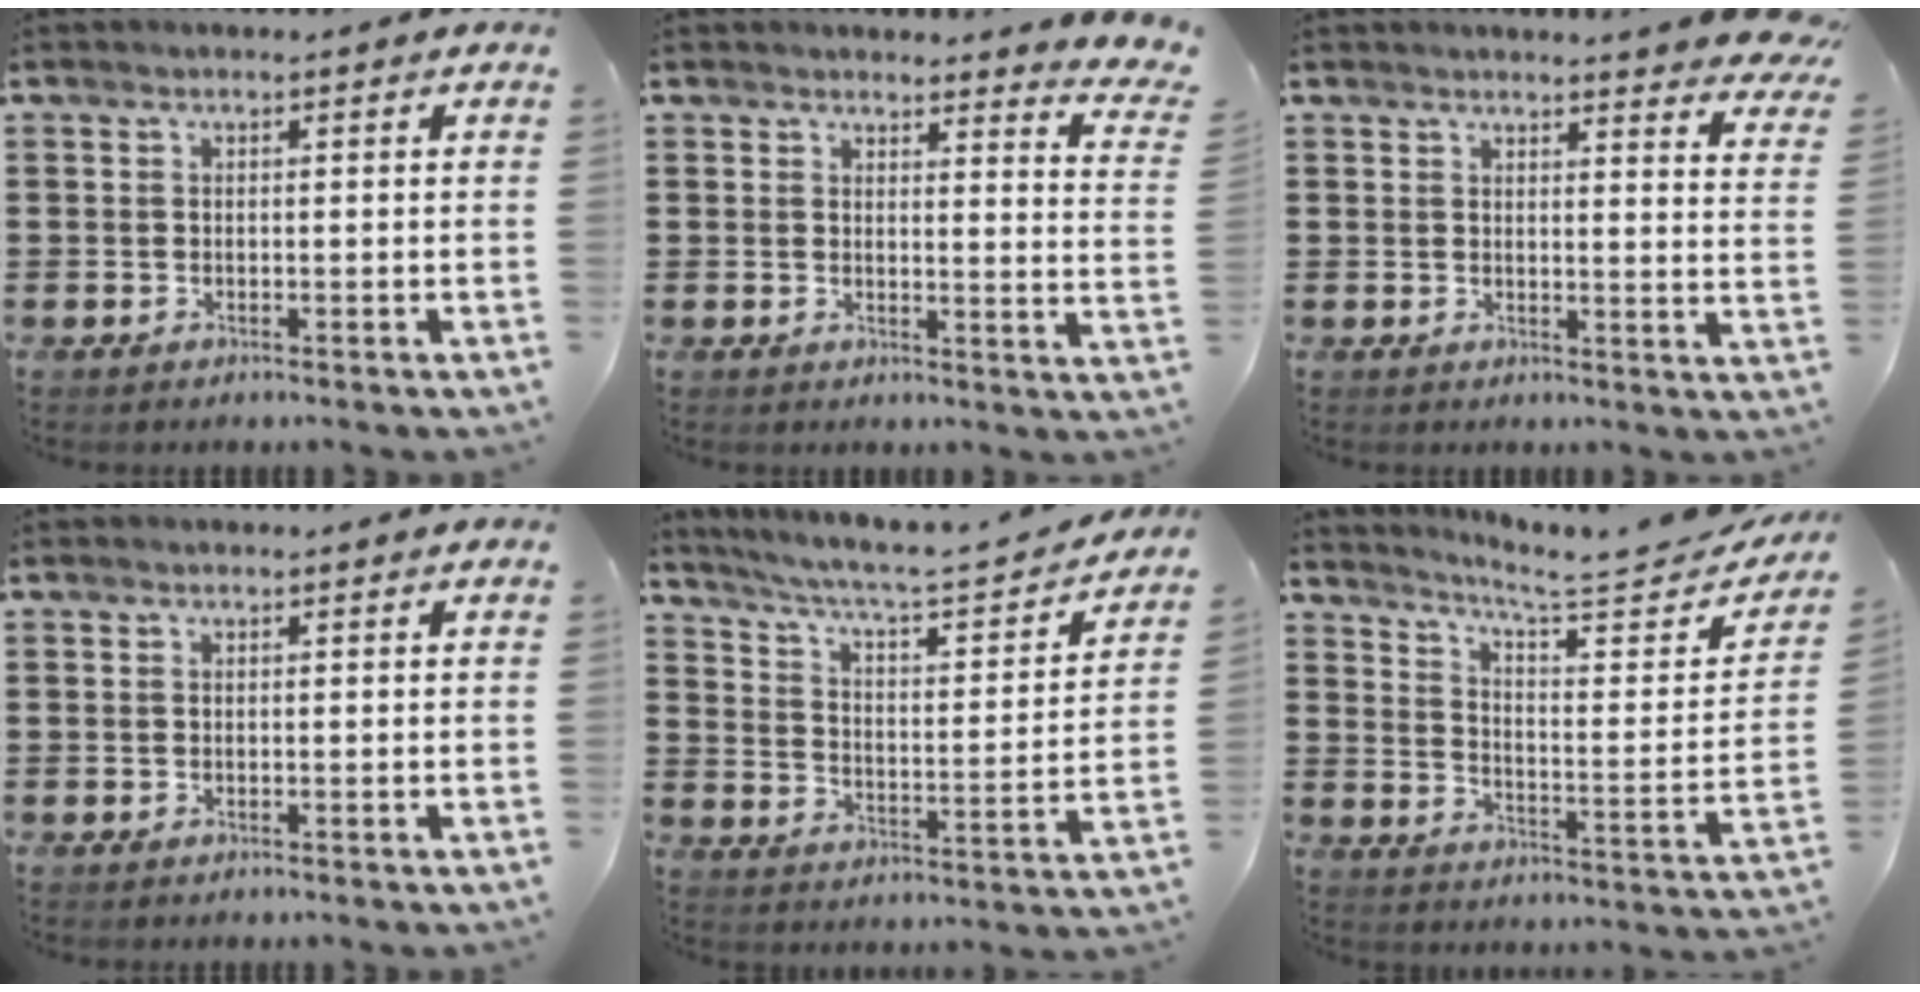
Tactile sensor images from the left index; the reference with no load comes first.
{"total": 3.0, "force": [2.9, 0.0, 0.7], "torque": [-0.022, -0.016, 0.050]}
{"total": 3.7, "force": [3.6, -0.4, 1.0], "torque": [-0.027, -0.017, 0.063]}
{"total": 0.0}
{"total": 4.0, "force": [3.3, 0.3, 2.2], "torque": [-0.063, -0.035, 0.045]}
{"total": 5.7, "force": [4.9, 0.2, 2.8], "torque": [-0.063, -0.045, 0.073]}